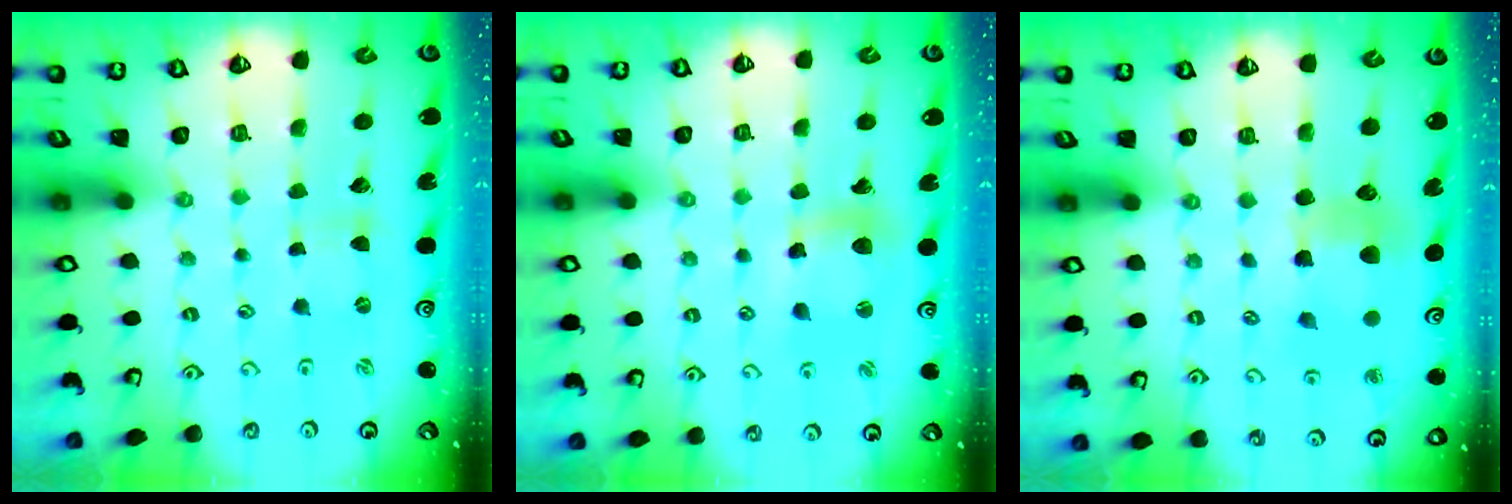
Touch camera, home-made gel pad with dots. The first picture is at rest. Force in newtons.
{"total": 10.4, "press": 10.3, "slide": 1.4}
{"total": 7.9, "press": 7.9, "slide": 0.5}